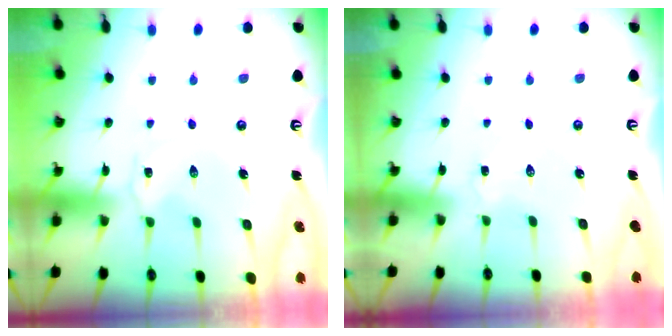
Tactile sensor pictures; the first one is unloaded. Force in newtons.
{"total": 2.2, "press": 2.2, "slide": 0.2}